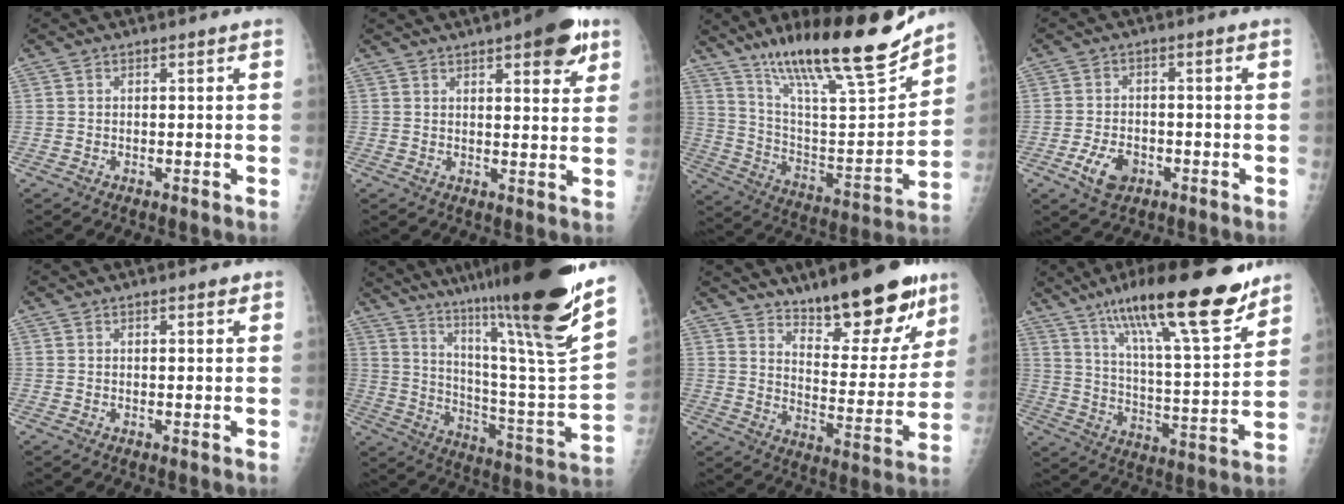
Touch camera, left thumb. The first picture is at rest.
{"total": 10.1, "force": [5.6, 3.2, 7.8], "torque": [-0.077, -0.019, 0.067]}
{"total": 25.9, "force": [18.9, 5.1, 17.0], "torque": [-0.255, -0.076, 0.321]}
{"total": 5.8, "force": [-2.7, 3.7, 3.6], "torque": [-0.062, 0.012, -0.044]}
{"total": 1.2, "force": [0.8, 0.4, 0.9], "torque": [-0.011, -0.002, 0.010]}
{"total": 34.0, "force": [23.8, 2.9, 24.1], "torque": [-0.333, -0.121, 0.360]}
{"total": 19.4, "force": [13.4, 6.6, 12.4], "torque": [-0.124, -0.087, 0.205]}
{"total": 23.8, "force": [16.3, 4.5, 16.7], "torque": [-0.249, -0.066, 0.267]}